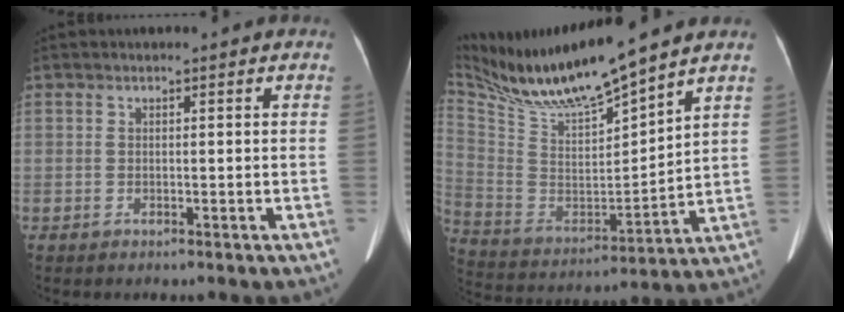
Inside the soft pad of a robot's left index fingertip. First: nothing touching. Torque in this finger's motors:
{"motor_torque": [-0.20, -0.61, 0.03, 0.02]}